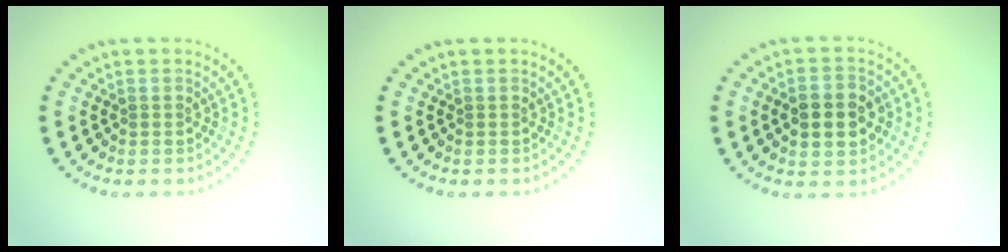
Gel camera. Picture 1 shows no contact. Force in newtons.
{"total": 0.0}
{"total": 4.6, "press": 4.6, "slide": 0.1}